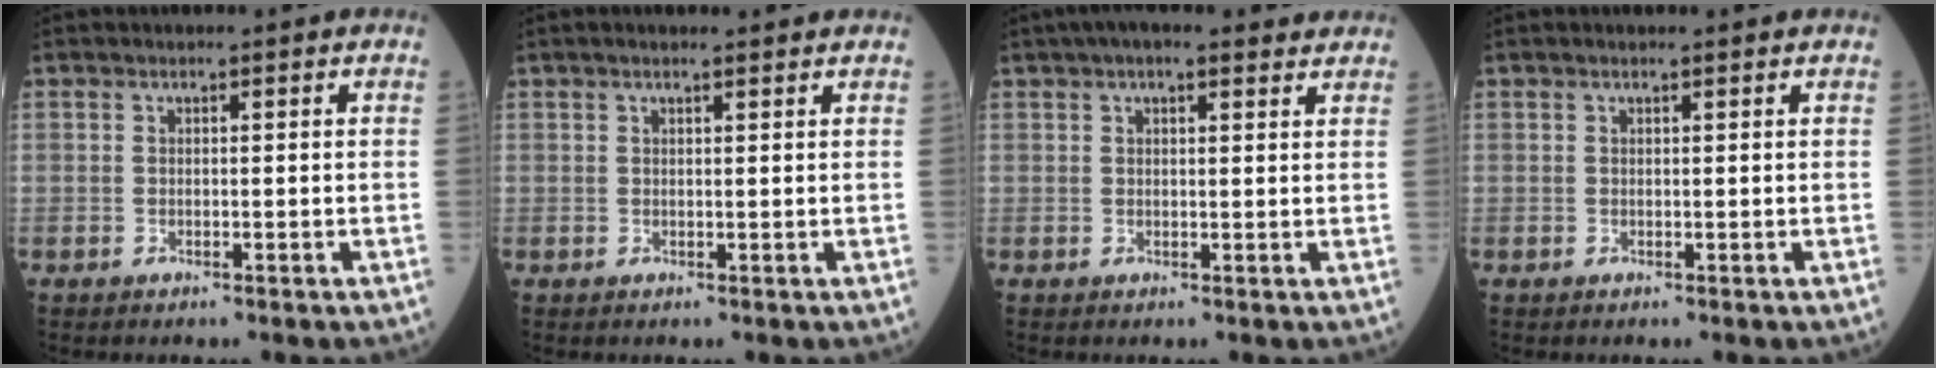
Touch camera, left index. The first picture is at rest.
{"total": 3.0, "force": [2.6, 0.1, 1.5], "torque": [-0.022, 0.018, 0.034]}
{"total": 7.9, "force": [6.1, 2.2, 4.6], "torque": [-0.066, 0.041, 0.085]}
{"total": 1.1, "force": [1.0, -0.1, 0.5], "torque": [-0.010, 0.008, 0.016]}